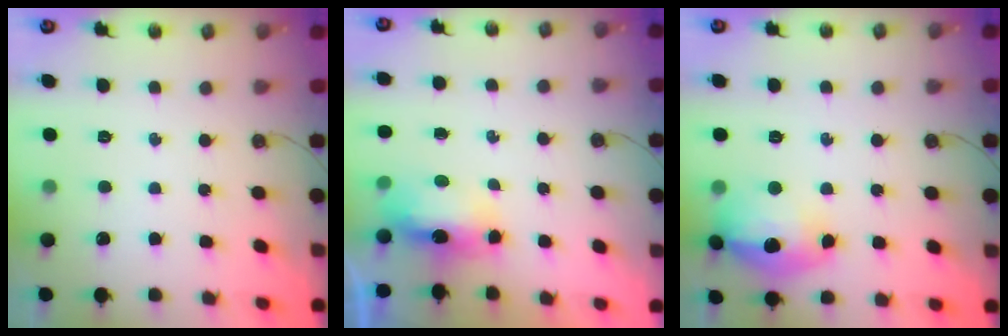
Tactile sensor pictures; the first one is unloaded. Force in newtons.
{"total": 7.0, "press": 7.0, "slide": 0.5}
{"total": 16.6, "press": 16.6, "slide": 1.2}